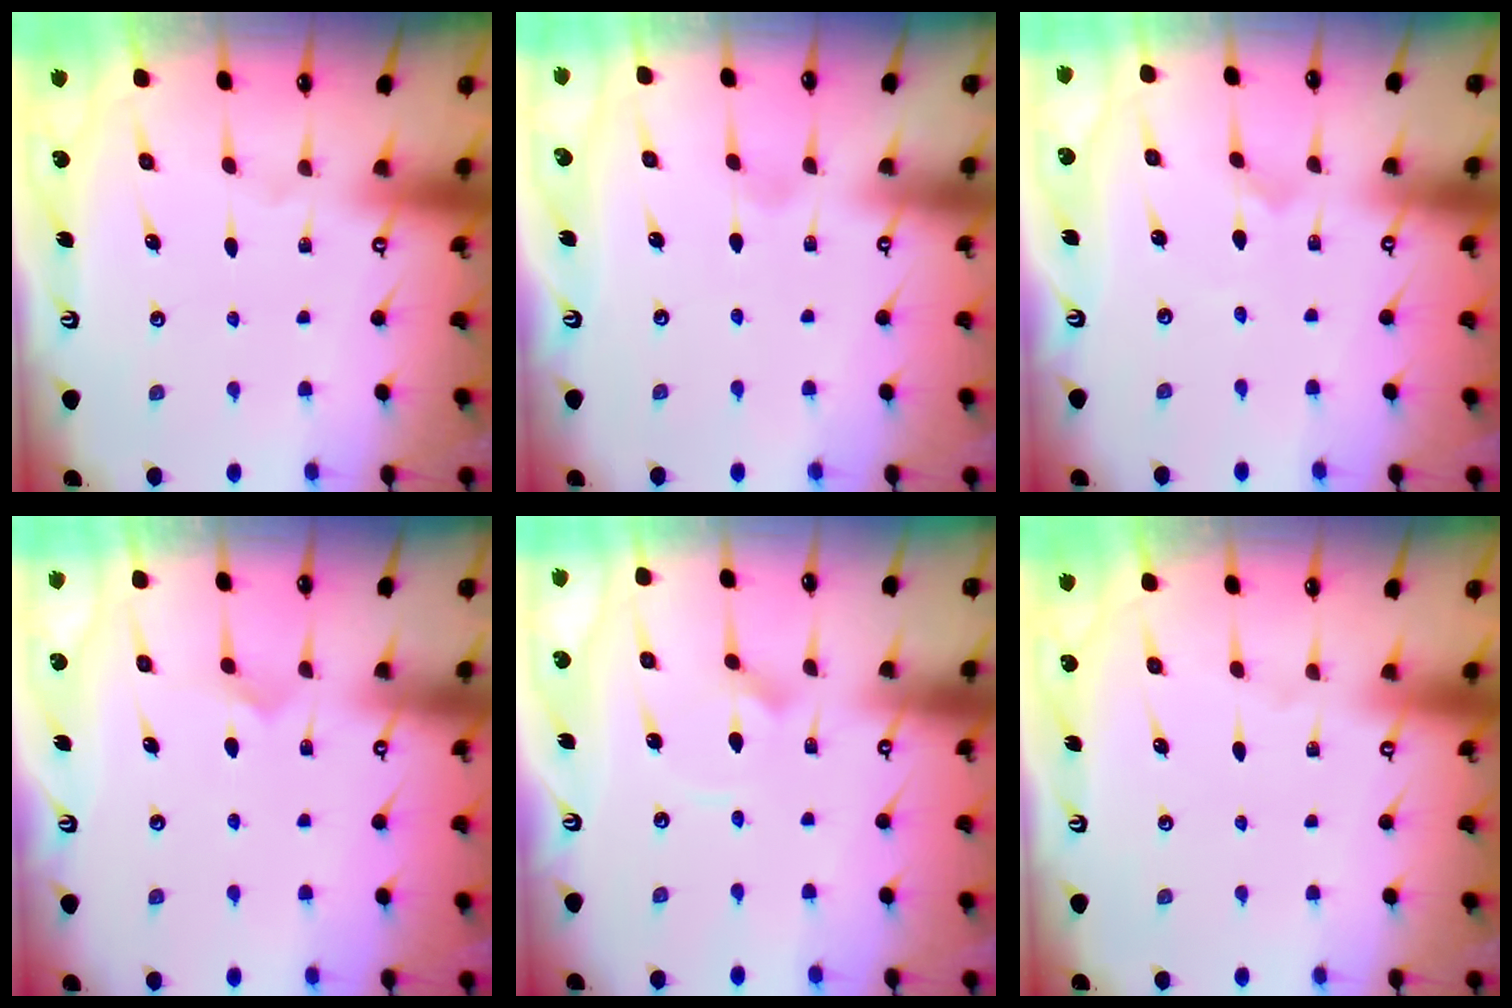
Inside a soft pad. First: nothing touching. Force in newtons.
{"total": 1.0, "press": 1.0, "slide": 0.2}
{"total": 0.0}
{"total": 5.1, "press": 5.1, "slide": 0.2}
{"total": 2.5, "press": 2.5, "slide": 0.2}
{"total": 0.0}